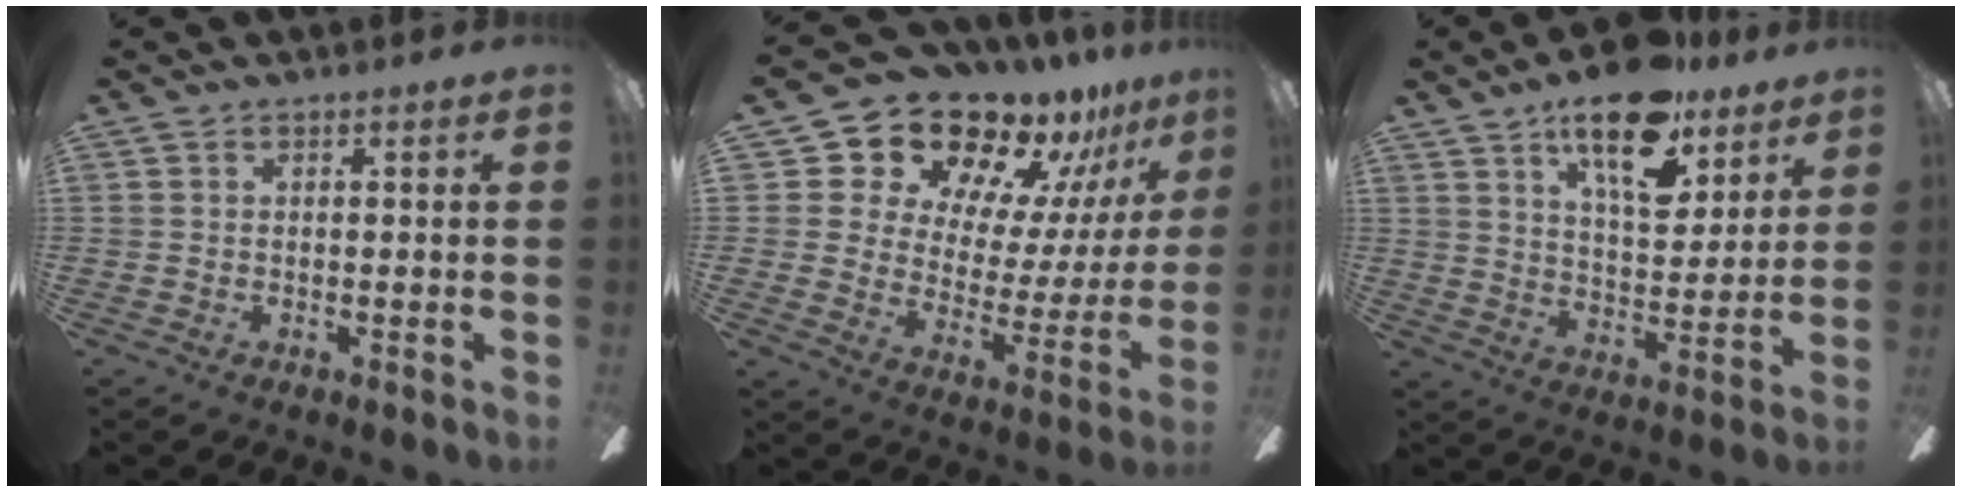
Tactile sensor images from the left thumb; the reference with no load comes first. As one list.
[{"total": 16.2, "force": [14.0, 7.4, 3.4], "torque": [-0.078, -0.123, 0.255]}, {"total": 17.0, "force": [11.5, 7.2, 10.2], "torque": [-0.164, -0.057, 0.196]}]